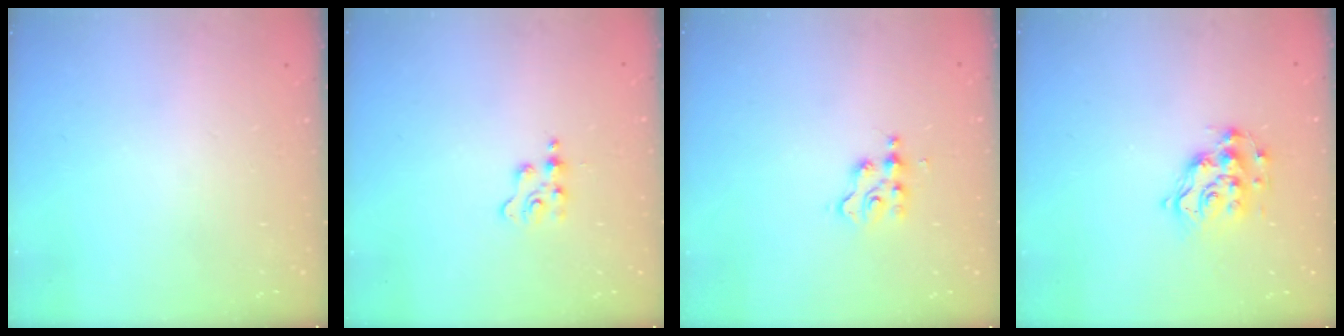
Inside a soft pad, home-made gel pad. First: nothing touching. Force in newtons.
{"total": 2.2, "press": 2.2, "slide": 0.4}
{"total": 2.7, "press": 2.6, "slide": 0.3}
{"total": 11.1, "press": 11.1, "slide": 0.6}